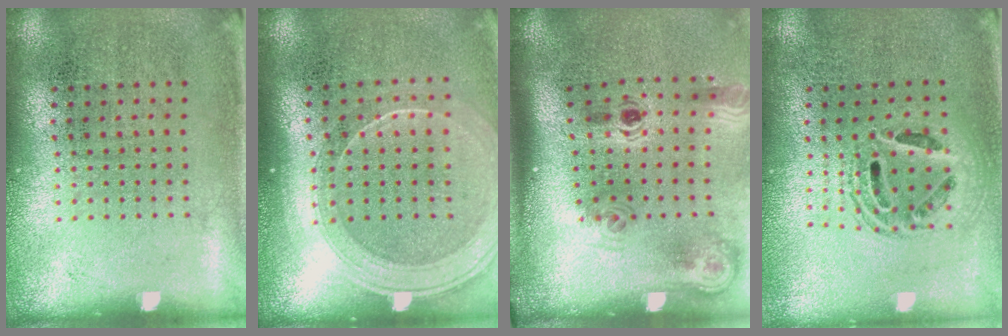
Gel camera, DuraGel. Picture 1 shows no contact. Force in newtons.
{"total": 1.9, "press": 1.7, "slide": 0.9}
{"total": 2.2, "press": 1.4, "slide": 1.7}
{"total": 1.5, "press": 1.3, "slide": 0.8}